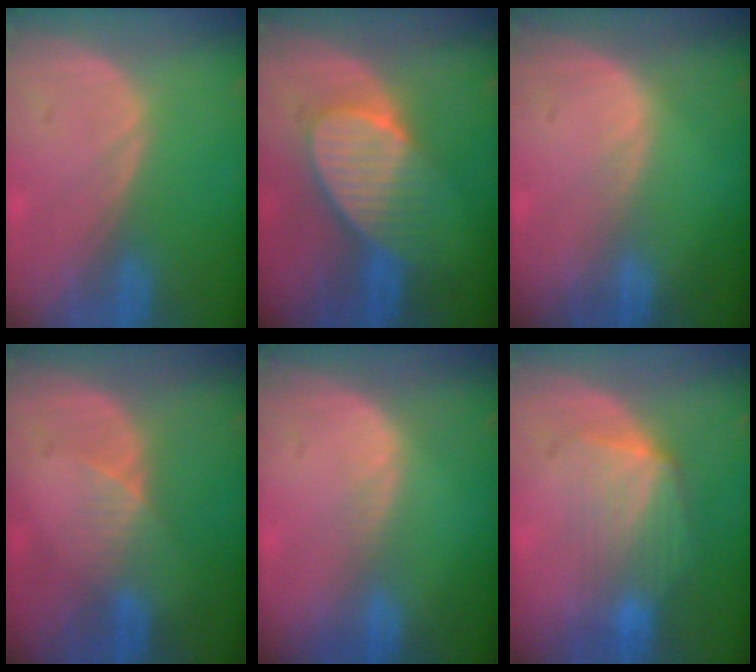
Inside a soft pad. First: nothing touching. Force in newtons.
{"total": 7.6, "press": 7.4, "slide": 1.8}
{"total": 0.6, "press": 0.6, "slide": 0.1}
{"total": 3.0, "press": 2.6, "slide": 1.5}
{"total": 1.5, "press": 1.0, "slide": 1.1}
{"total": 7.3, "press": 6.9, "slide": 2.6}